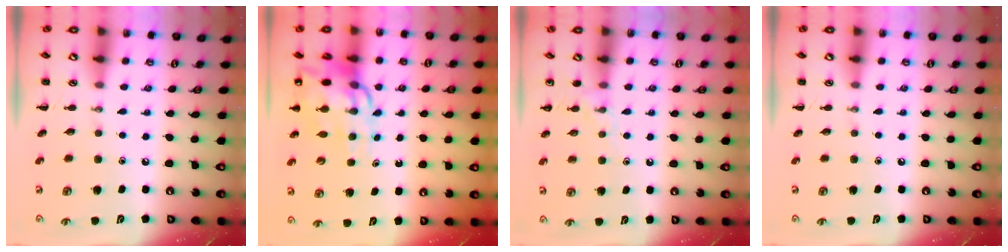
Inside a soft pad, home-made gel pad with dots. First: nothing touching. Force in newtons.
{"total": 13.5, "press": 12.9, "slide": 3.9}
{"total": 6.3, "press": 5.9, "slide": 2.3}
{"total": 0.0}